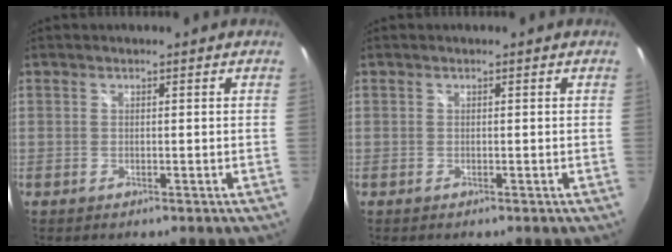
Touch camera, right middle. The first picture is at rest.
{"total": 0.0}